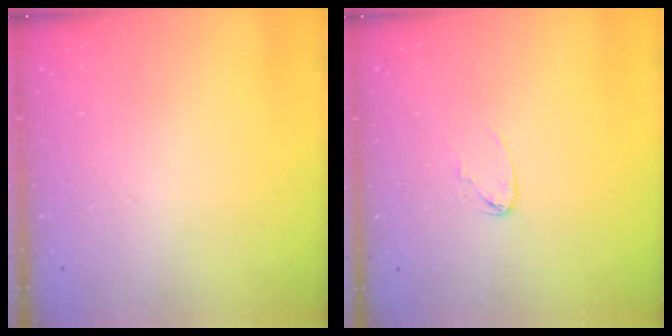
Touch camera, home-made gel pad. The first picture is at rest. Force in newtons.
{"total": 2.5, "press": 2.5, "slide": 0.2}